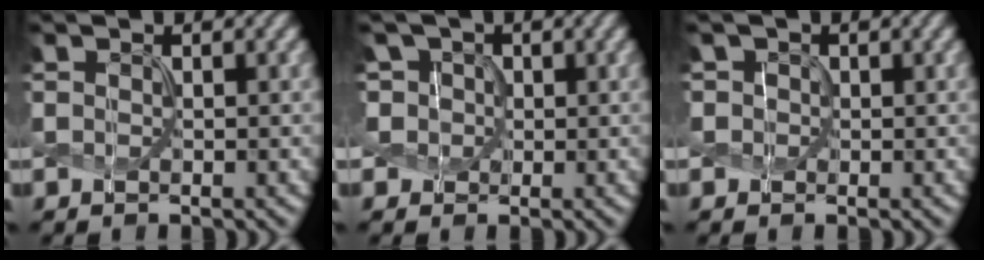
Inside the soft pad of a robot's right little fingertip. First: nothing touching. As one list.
[{"total": 4.5, "force": [1.5, 3.8, 2.0], "torque": [-0.047, 0.017, 0.016]}, {"total": 1.0, "force": [0.1, 1.0, 0.0], "torque": [0.003, -0.002, 0.002]}]